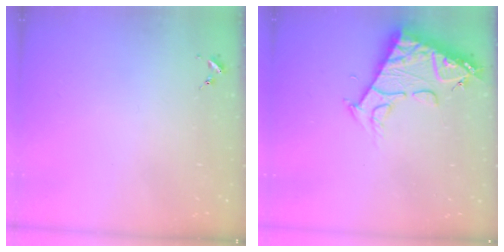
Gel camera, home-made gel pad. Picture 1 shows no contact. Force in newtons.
{"total": 13.2, "press": 13.1, "slide": 1.6}